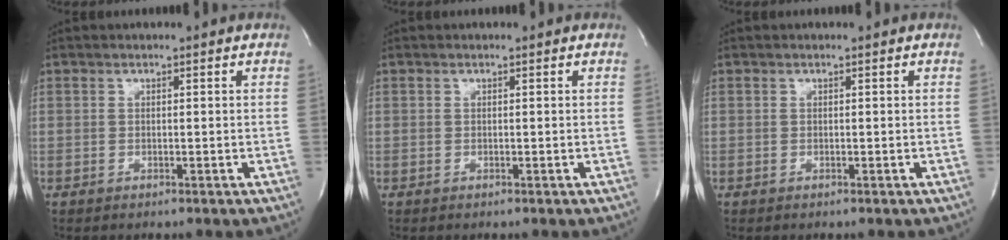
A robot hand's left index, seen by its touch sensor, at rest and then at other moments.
{"total": 0.0}
{"total": 0.0}